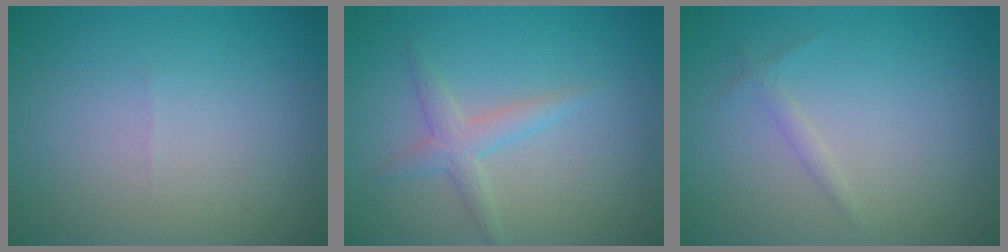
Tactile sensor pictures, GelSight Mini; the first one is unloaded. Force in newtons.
{"total": 2.1, "press": 2.1, "slide": 0.1}
{"total": 0.8, "press": 0.8, "slide": 0.0}